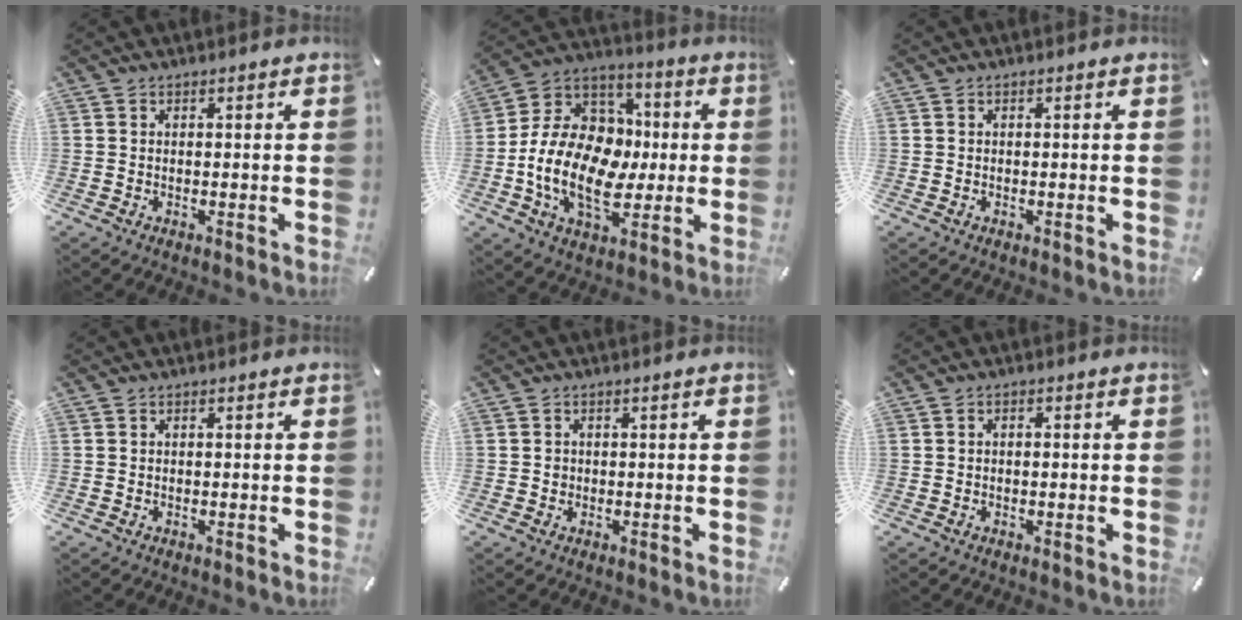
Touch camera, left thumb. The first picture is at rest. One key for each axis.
{"total": 18.9, "fx": -3.6, "fy": 13.6, "fz": 12.7, "tx": -0.271, "ty": 0.006, "tz": -0.062}
{"total": 0.0}
{"total": 0.0}
{"total": 1.2, "fx": -0.2, "fy": 1.2, "fz": 0.3, "tx": -0.004, "ty": 0.006, "tz": -0.007}
{"total": 1.0, "fx": -0.2, "fy": 0.7, "fz": 0.7, "tx": -0.013, "ty": 0.004, "tz": -0.005}